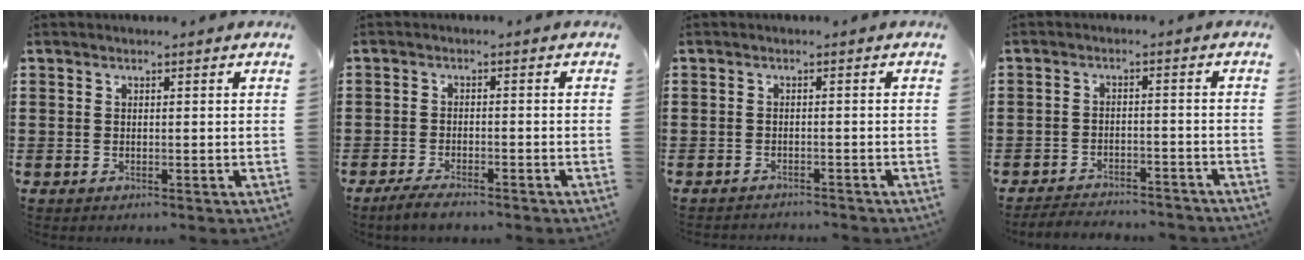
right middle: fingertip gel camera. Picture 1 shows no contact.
{"total": 2.7, "force": [-2.4, 0.4, 1.2], "torque": [-0.029, 0.001, -0.049]}
{"total": 1.3, "force": [-1.3, 0.0, 0.0], "torque": [-0.004, 0.001, -0.028]}
{"total": 3.3, "force": [-3.3, 0.3, 0.1], "torque": [-0.007, 0.002, -0.070]}